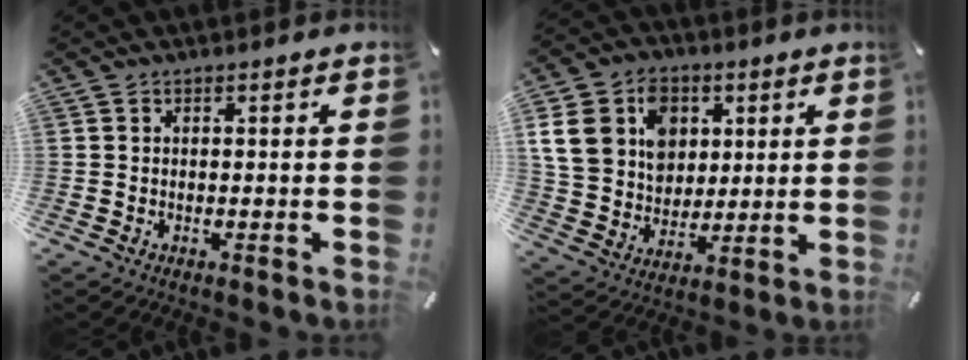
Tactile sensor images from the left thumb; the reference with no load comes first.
{"total": 15.2, "force": [4.7, 12.6, 7.0], "torque": [-0.141, -0.002, 0.088]}